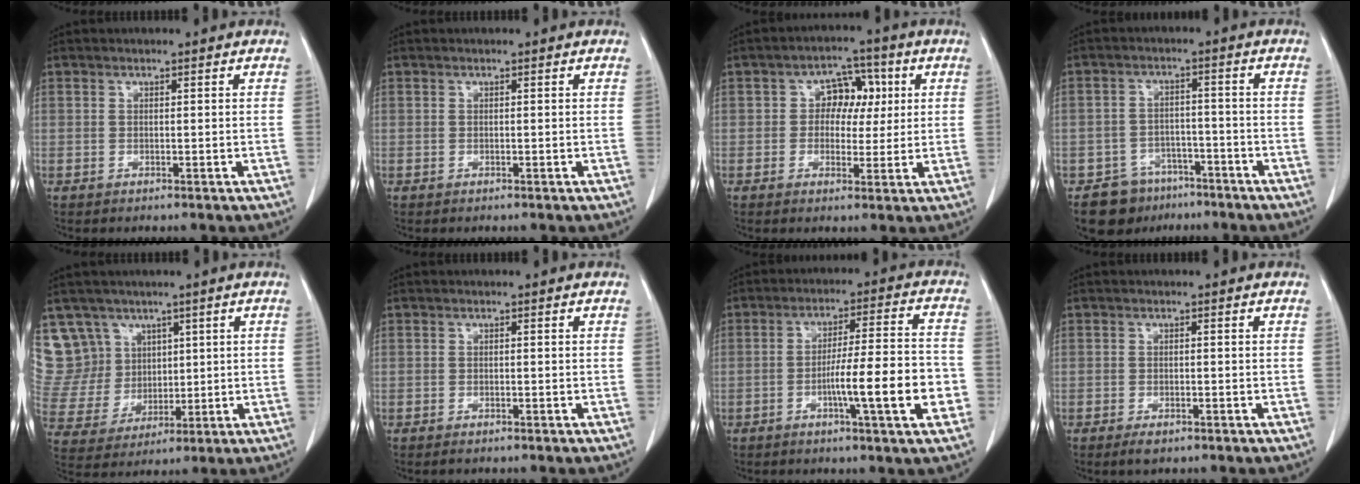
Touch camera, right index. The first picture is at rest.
{"total": 0.0}
{"total": 6.0, "force": [1.1, 4.4, 4.0], "torque": [-0.051, 0.019, 0.015]}
{"total": 6.9, "force": [-5.1, 4.7, 0.6], "torque": [-0.002, 0.016, -0.077]}
{"total": 10.9, "force": [6.6, 8.7, 0.7], "torque": [-0.036, 0.042, 0.152]}
{"total": 0.8, "force": [-0.7, 0.1, 0.4], "torque": [-0.011, -0.003, -0.009]}
{"total": 11.5, "force": [-3.4, 0.5, 11.0], "torque": [-0.169, 0.002, -0.053]}
{"total": 2.0, "force": [-1.3, 0.7, 1.3], "torque": [-0.024, -0.002, -0.017]}